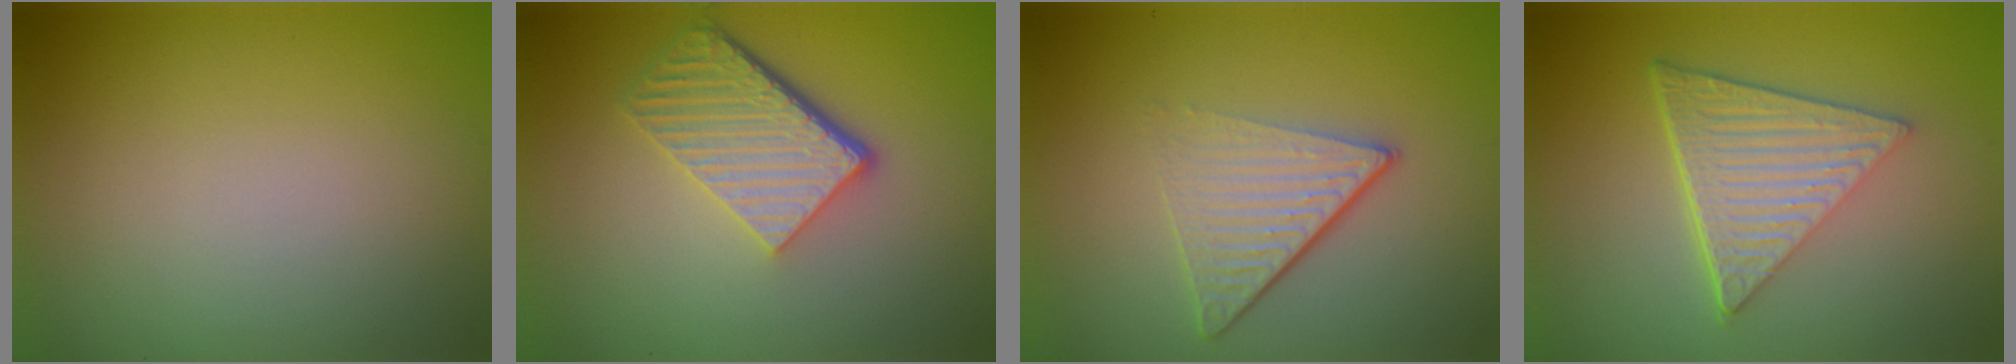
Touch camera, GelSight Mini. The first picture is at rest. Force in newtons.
{"total": 5.7, "press": 3.9, "slide": 4.1}
{"total": 4.9, "press": 3.0, "slide": 3.9}
{"total": 6.9, "press": 4.5, "slide": 5.3}